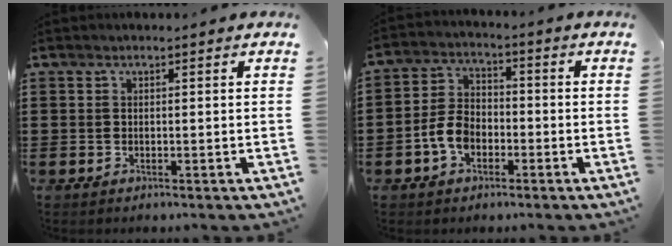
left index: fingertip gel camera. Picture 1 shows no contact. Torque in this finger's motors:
{"motor_torque": [1.11, 0.68, 0.43, 0.11]}